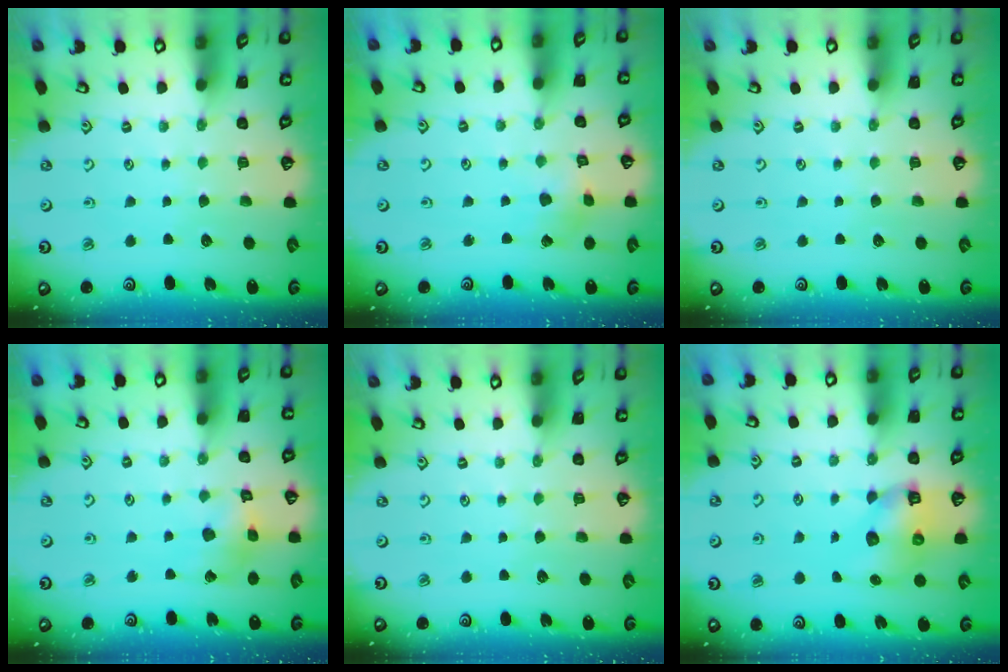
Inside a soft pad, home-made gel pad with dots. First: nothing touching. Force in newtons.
{"total": 2.5, "press": 2.5, "slide": 0.3}
{"total": 0.0}
{"total": 6.9, "press": 6.9, "slide": 0.6}
{"total": 0.0}
{"total": 7.4, "press": 7.3, "slide": 0.9}